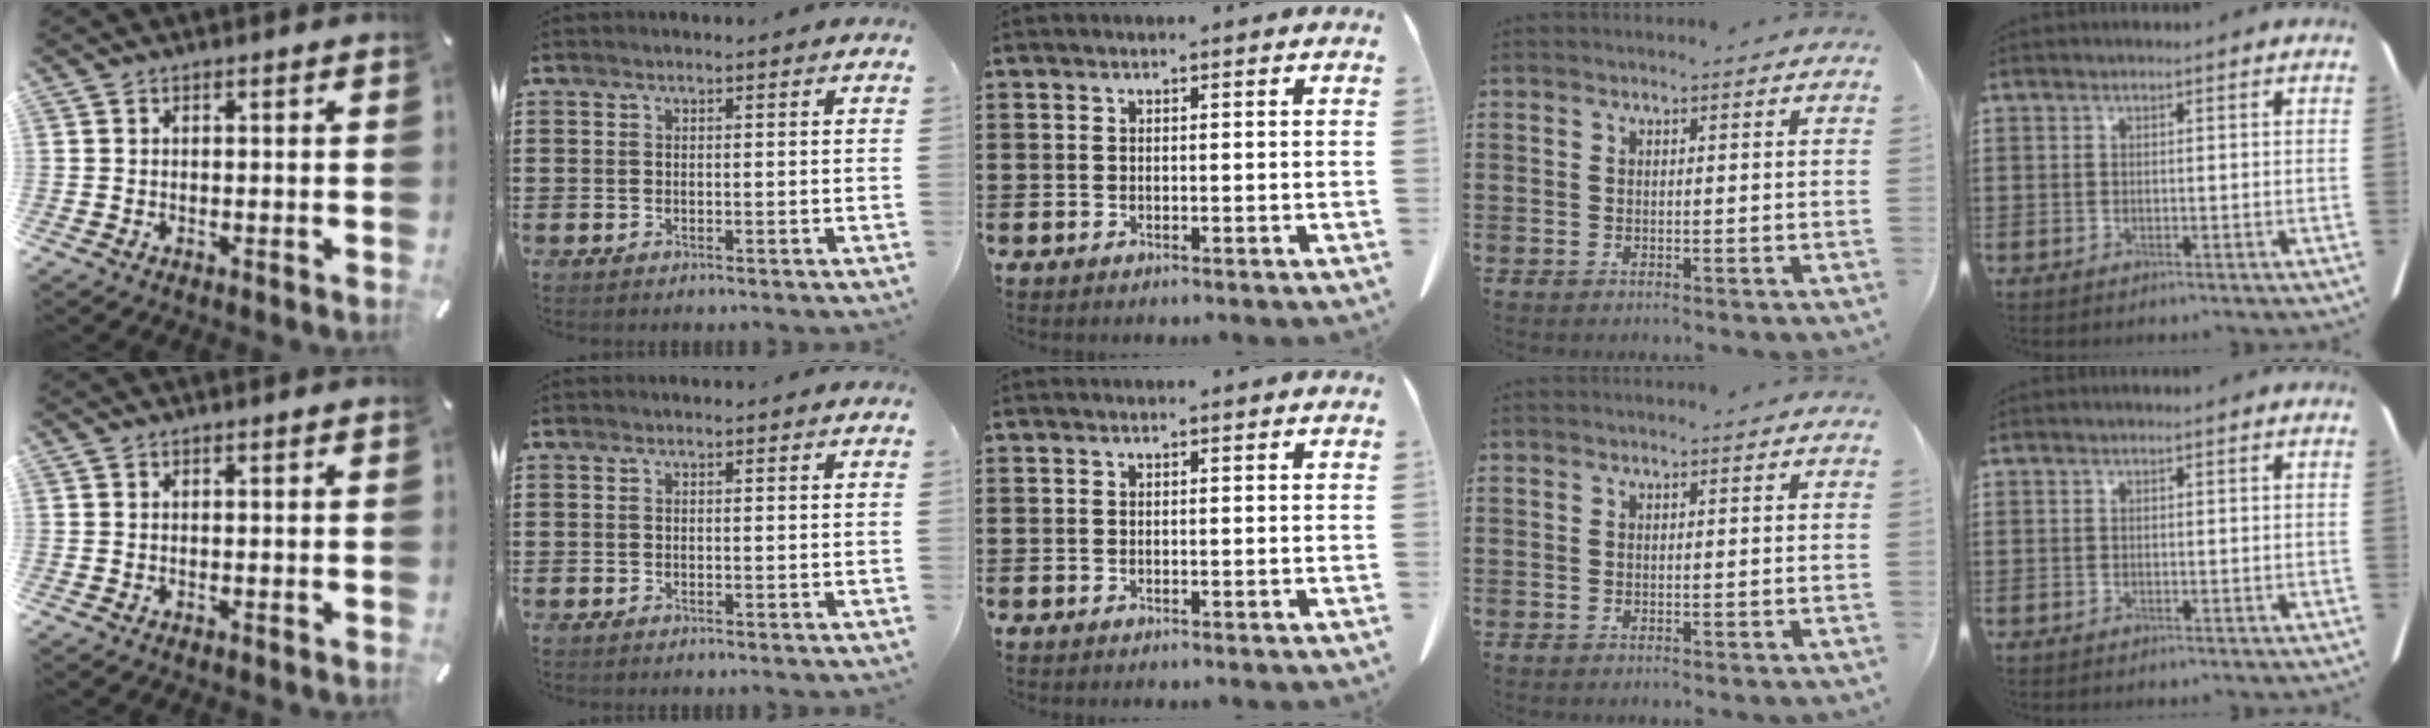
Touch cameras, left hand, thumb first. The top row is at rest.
{}